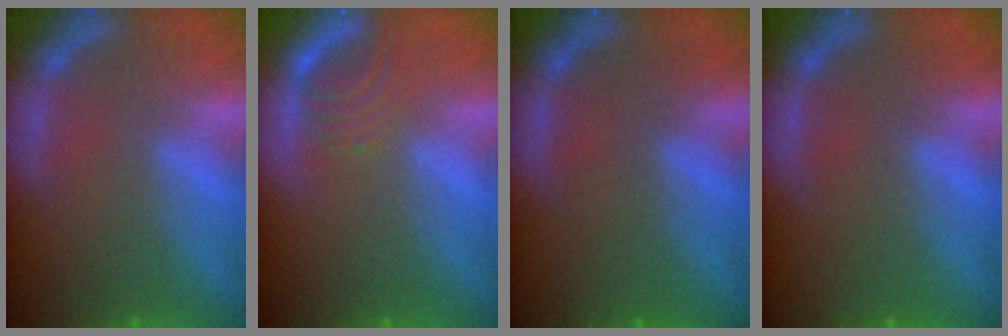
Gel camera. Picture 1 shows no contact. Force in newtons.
{"total": 3.0}
{"total": 0.0}
{"total": 0.0}